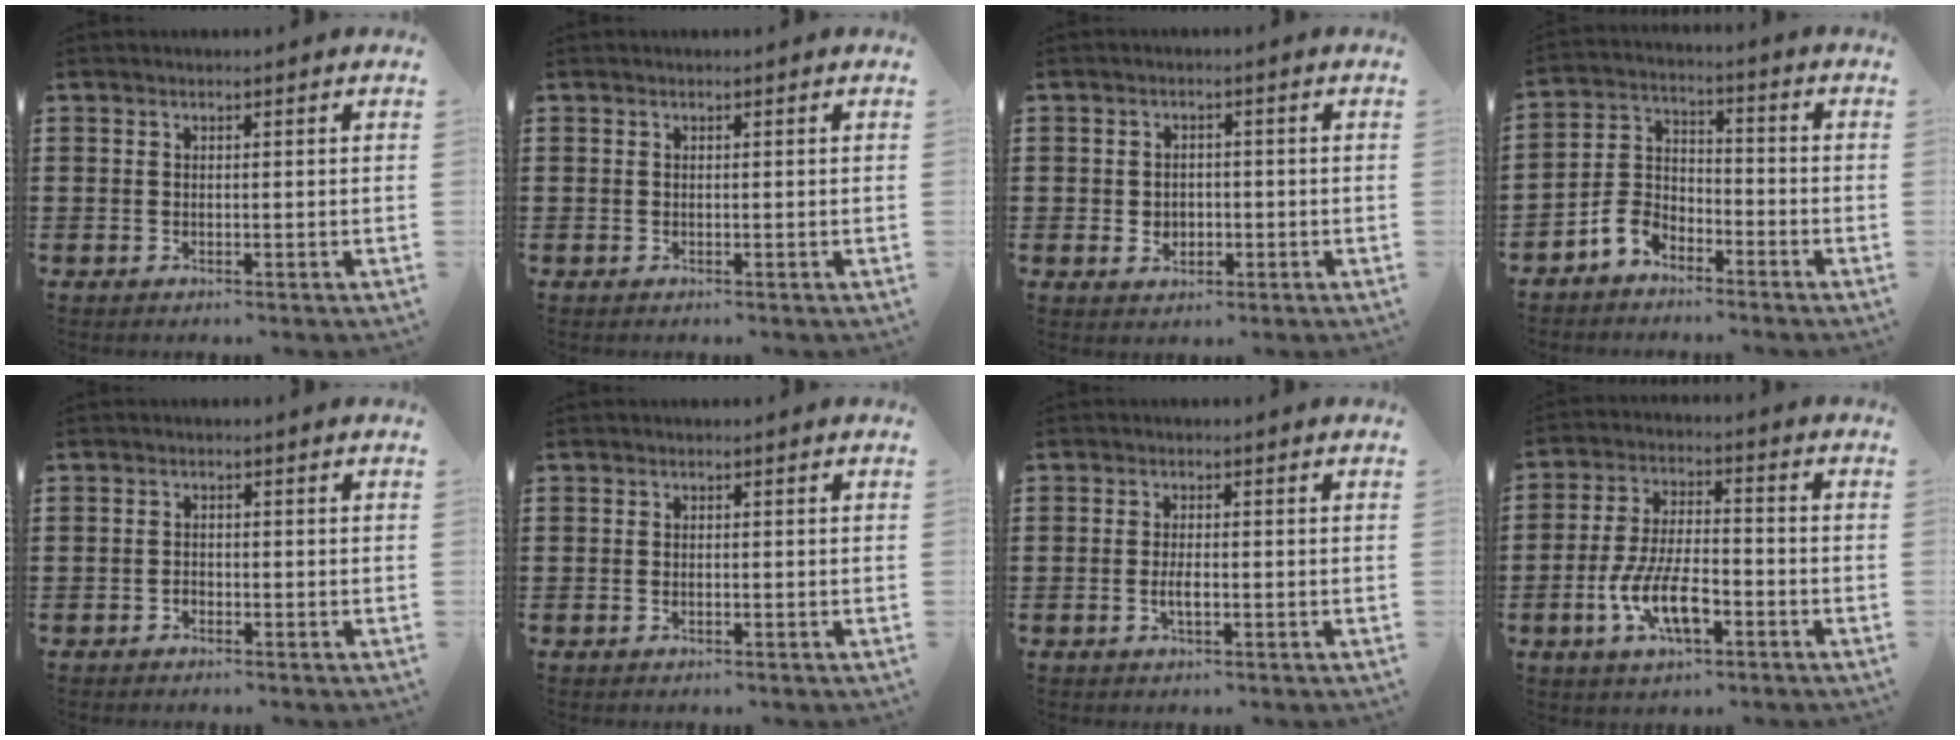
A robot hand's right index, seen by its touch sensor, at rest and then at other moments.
{"total": 0.0}
{"total": 2.3, "force": [-0.5, 1.9, 1.1], "torque": [-0.028, 0.003, -0.012]}
{"total": 5.5, "force": [-4.1, 3.2, 1.8], "torque": [-0.049, 0.014, -0.083]}
{"total": 0.9, "force": [-0.7, 0.5, 0.4], "torque": [-0.010, -0.003, -0.013]}
{"total": 0.8, "force": [-0.3, 0.2, 0.7], "torque": [-0.016, -0.006, -0.003]}
{"total": 2.5, "force": [-0.6, 0.8, 2.3], "torque": [-0.042, 0.001, -0.010]}
{"total": 9.4, "force": [-3.7, 3.7, 7.8], "torque": [-0.175, -0.012, -0.070]}